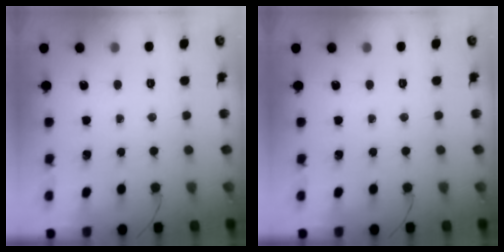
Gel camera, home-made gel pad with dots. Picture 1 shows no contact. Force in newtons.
{"total": 0.0}